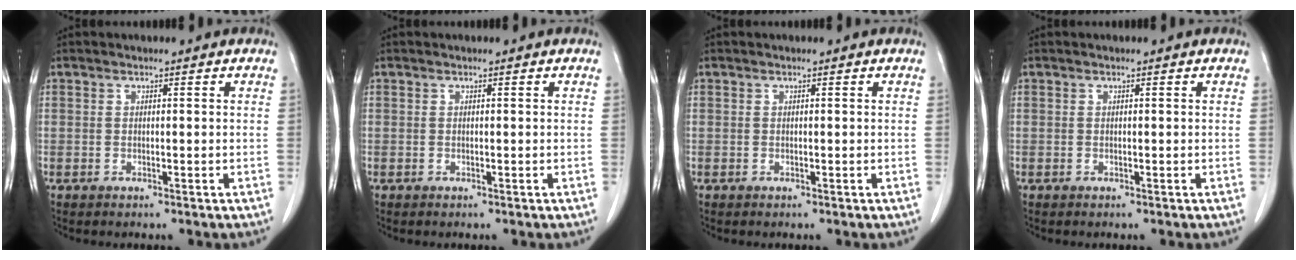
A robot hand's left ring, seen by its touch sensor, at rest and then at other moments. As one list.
[{"total": 0.0}, {"total": 0.0}, {"total": 0.0}]